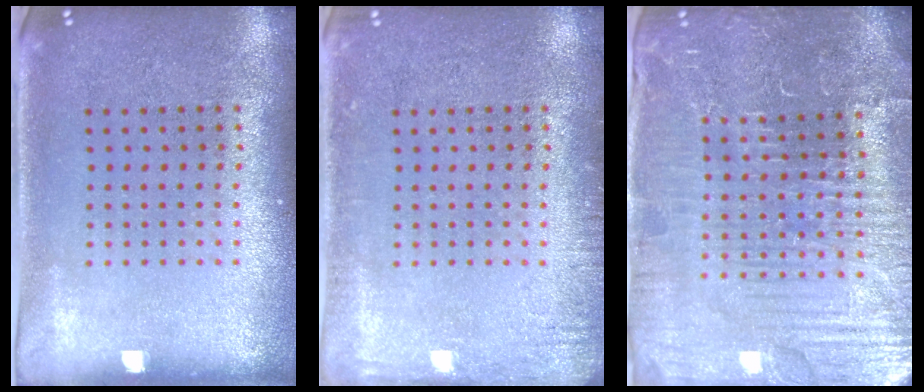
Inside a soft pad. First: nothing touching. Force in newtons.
{"total": 1.7, "press": 1.7, "slide": 0.2}
{"total": 5.4, "press": 5.1, "slide": 2.0}